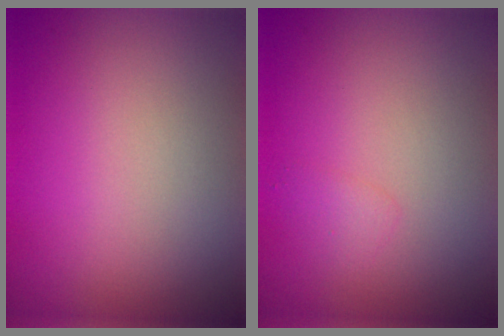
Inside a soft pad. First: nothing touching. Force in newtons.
{"total": 0.8, "press": 0.8, "slide": 0.0}